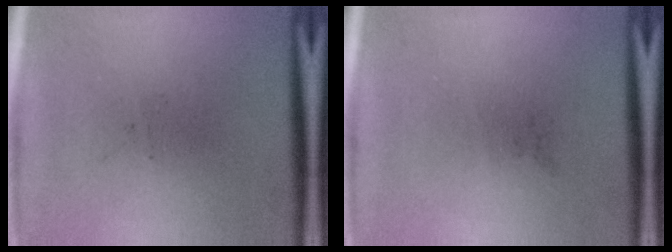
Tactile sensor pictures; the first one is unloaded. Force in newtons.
{"total": 0.0}